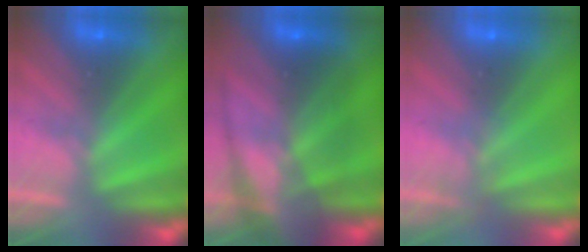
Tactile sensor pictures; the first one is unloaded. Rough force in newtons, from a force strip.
{"total": 6.7}
{"total": 2.2}